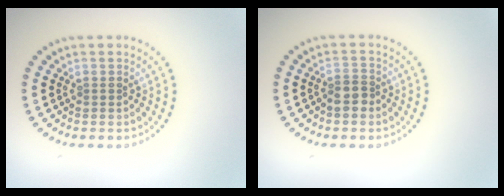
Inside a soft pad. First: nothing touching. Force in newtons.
{"total": 1.9, "press": 1.6, "slide": 1.0}